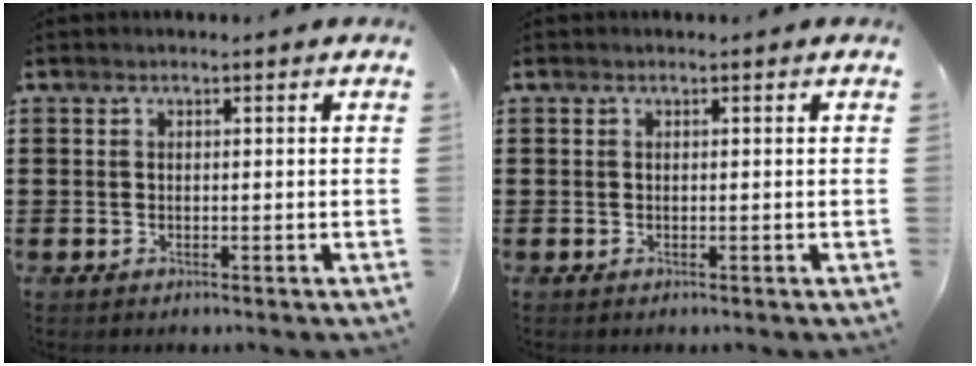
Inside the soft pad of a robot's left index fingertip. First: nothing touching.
{"total": 0.0}